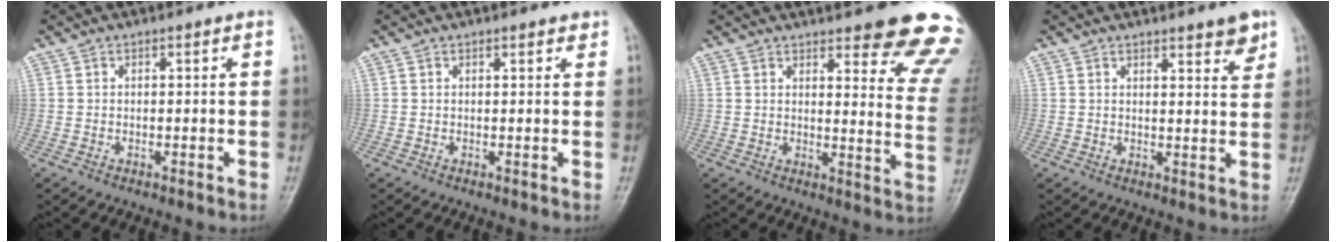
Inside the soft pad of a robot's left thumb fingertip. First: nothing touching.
{"total": 1.4, "force": [1.1, 0.5, 0.5], "torque": [-0.002, -0.004, 0.013]}
{"total": 18.2, "force": [14.8, 4.0, 9.9], "torque": [-0.083, -0.102, 0.158]}
{"total": 4.6, "force": [3.3, 1.0, 3.0], "torque": [-0.028, -0.024, 0.043]}